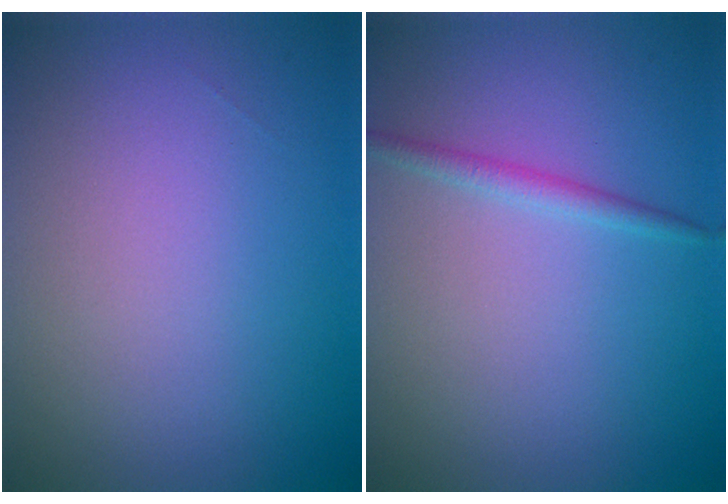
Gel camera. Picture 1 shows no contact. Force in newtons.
{"total": 1.3, "press": 1.3, "slide": 0.1}